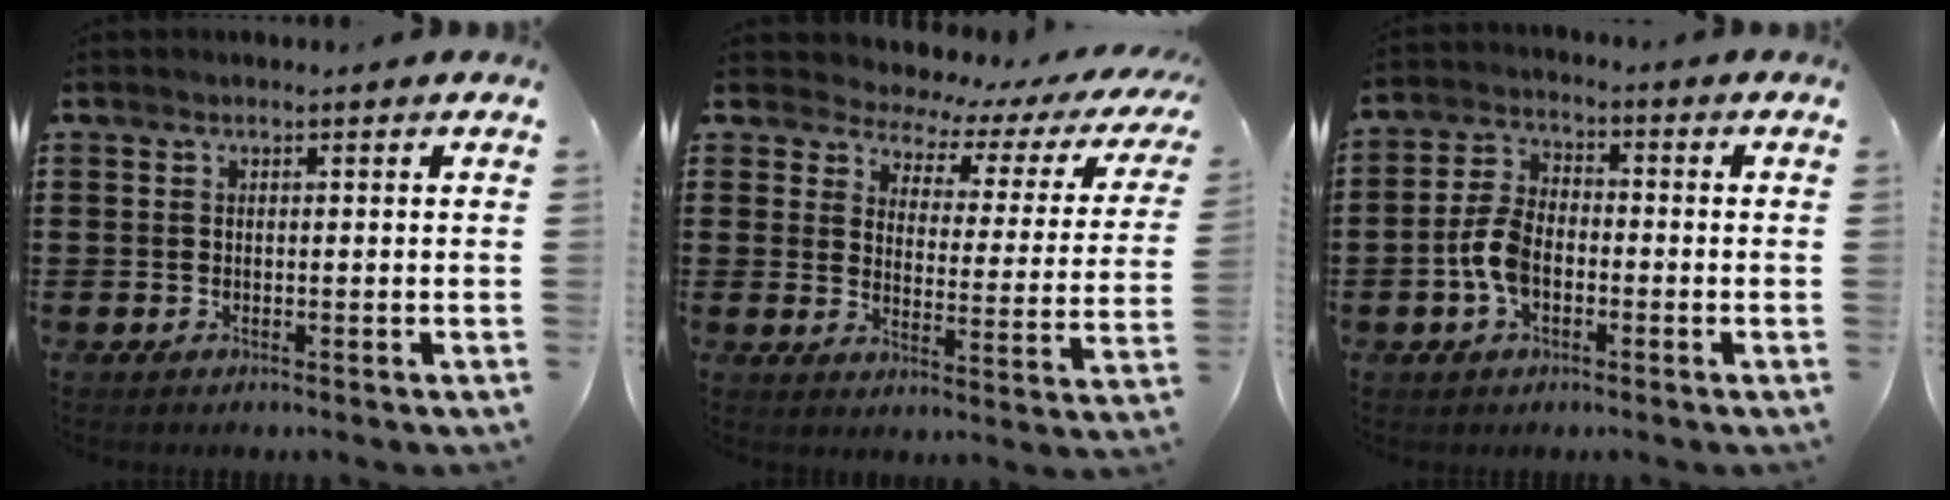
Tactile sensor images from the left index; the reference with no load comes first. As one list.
[{"total": 3.5, "force": [3.0, 1.5, 0.8], "torque": [-0.033, -0.027, 0.042]}, {"total": 6.2, "force": [-1.8, 3.7, 4.7], "torque": [-0.122, -0.001, -0.042]}]